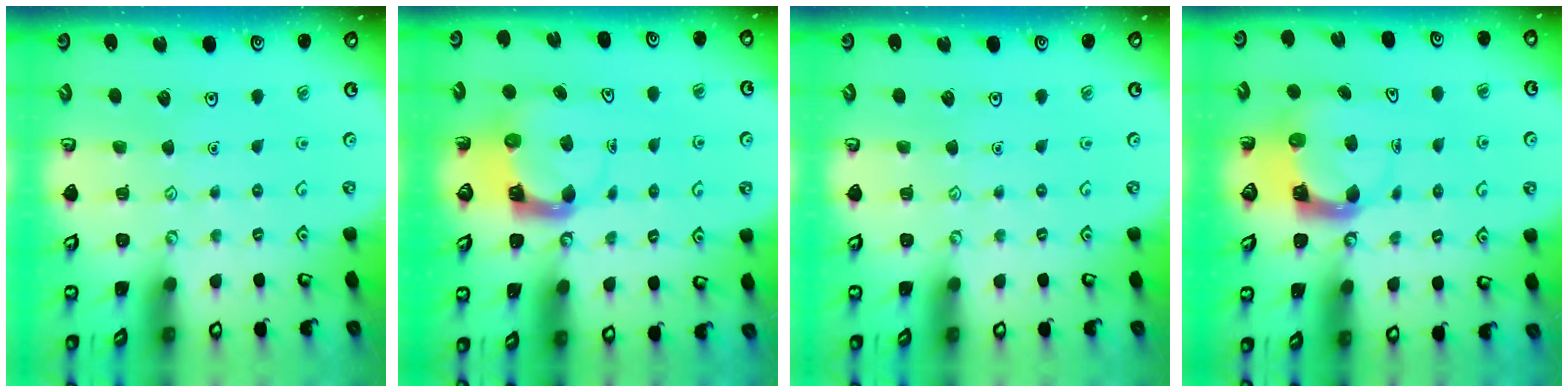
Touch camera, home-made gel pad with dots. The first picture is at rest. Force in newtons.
{"total": 3.9, "press": 3.8, "slide": 0.5}
{"total": 0.0}
{"total": 3.7, "press": 3.6, "slide": 0.5}